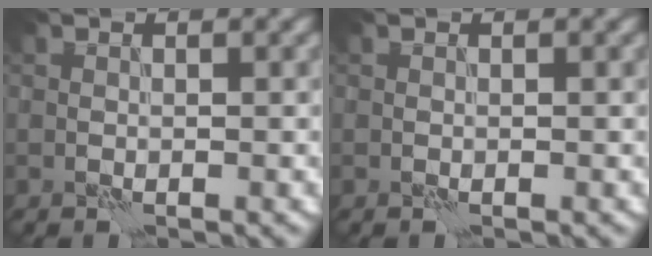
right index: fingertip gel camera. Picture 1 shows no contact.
{"total": 0.0}